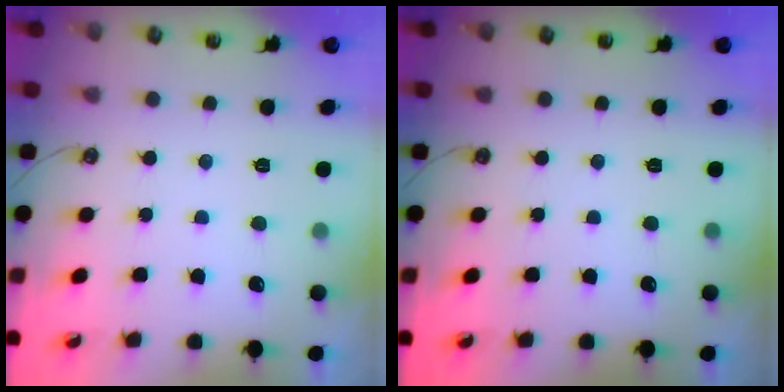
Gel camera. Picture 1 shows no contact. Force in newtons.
{"total": 0.0}